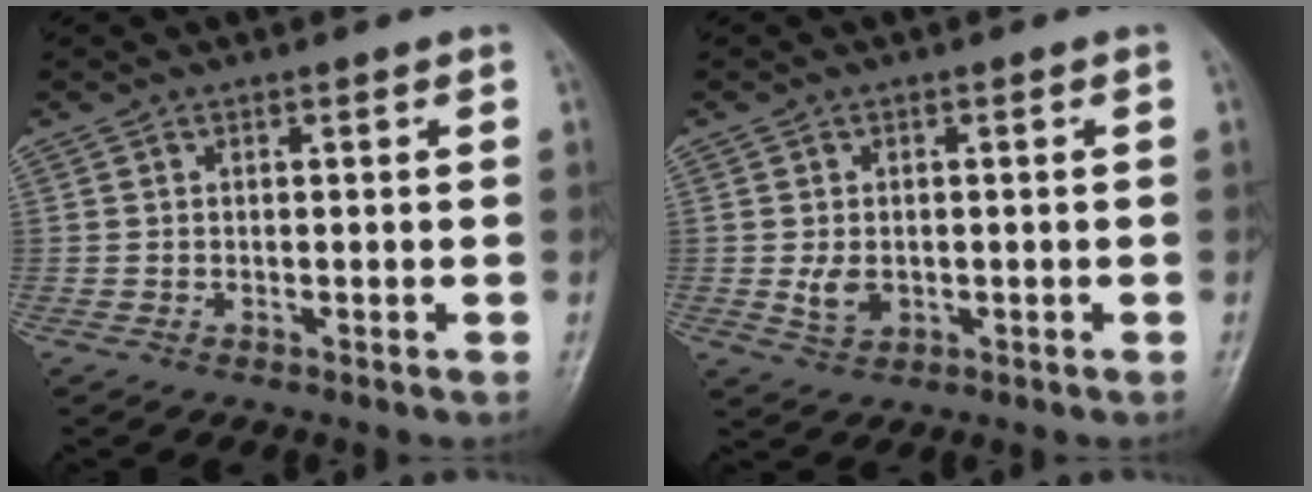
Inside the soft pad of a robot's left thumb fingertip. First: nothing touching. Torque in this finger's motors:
{"motor_torque": [0.34, 0.35, 0.17, -0.17, 0.09]}